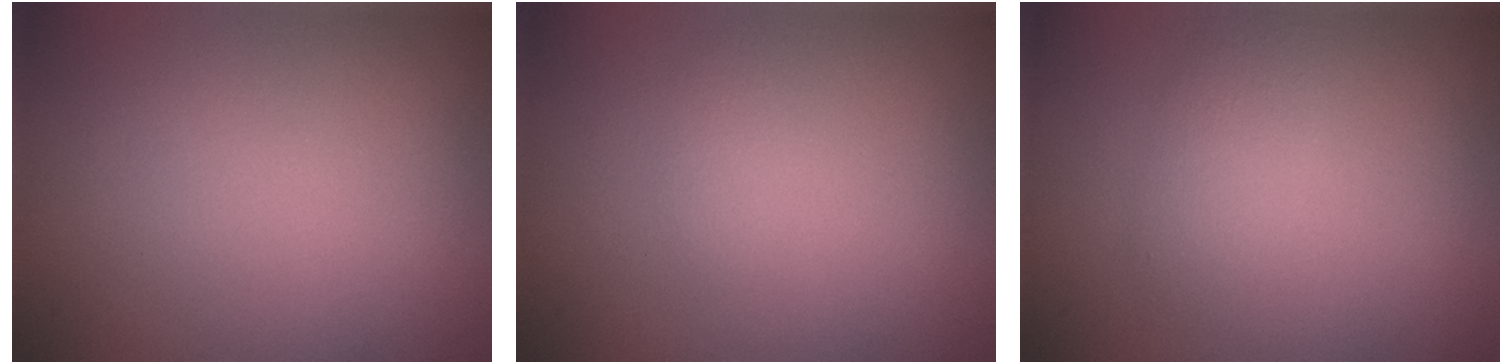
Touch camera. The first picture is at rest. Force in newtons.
{"total": 0.8, "press": 0.8, "slide": 0.0}
{"total": 2.2, "press": 2.2, "slide": 0.0}